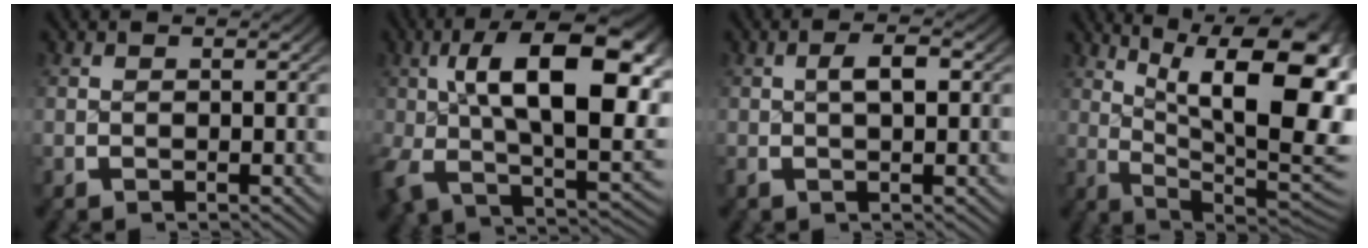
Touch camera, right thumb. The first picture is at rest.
{"total": 15.8, "force": [0.7, 7.9, 13.6], "torque": [-0.230, -0.024, 0.021]}
{"total": 2.2, "force": [-0.2, 1.0, 2.0], "torque": [-0.036, 0.004, -0.007]}
{"total": 17.9, "force": [1.7, 10.4, 14.4], "torque": [-0.219, -0.053, 0.043]}